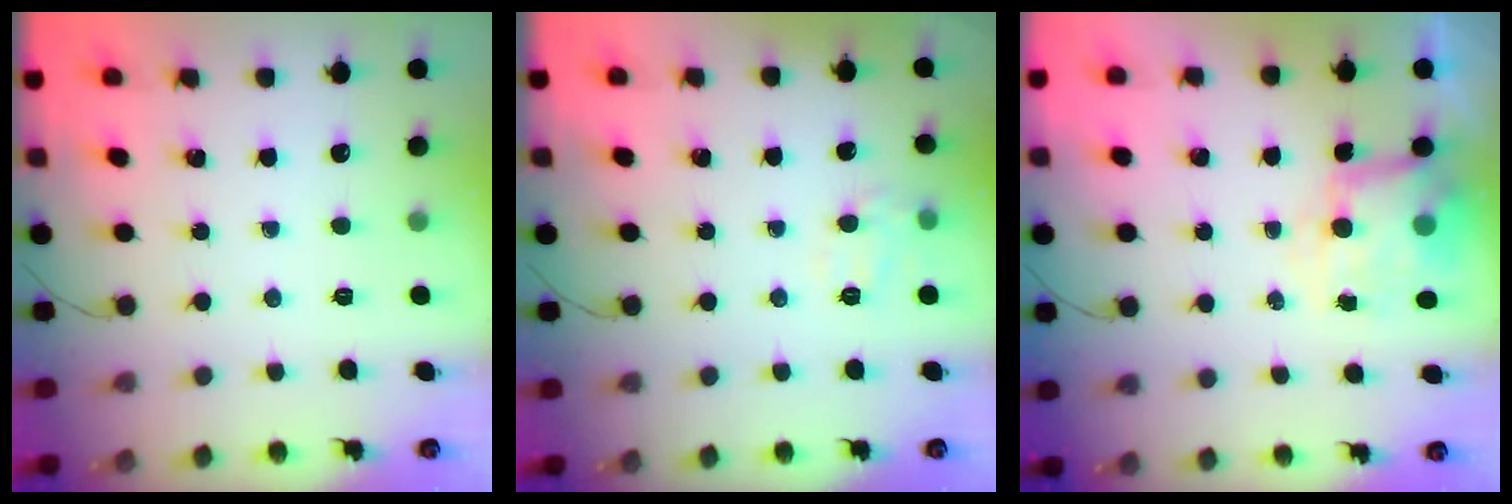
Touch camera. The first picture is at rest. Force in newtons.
{"total": 7.2, "press": 7.1, "slide": 0.8}
{"total": 8.1, "press": 8.0, "slide": 1.7}